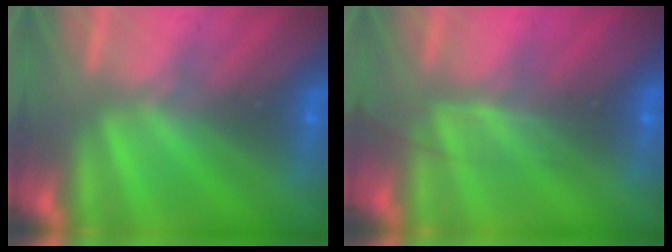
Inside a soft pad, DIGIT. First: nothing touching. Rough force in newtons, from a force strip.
{"total": 2.5}